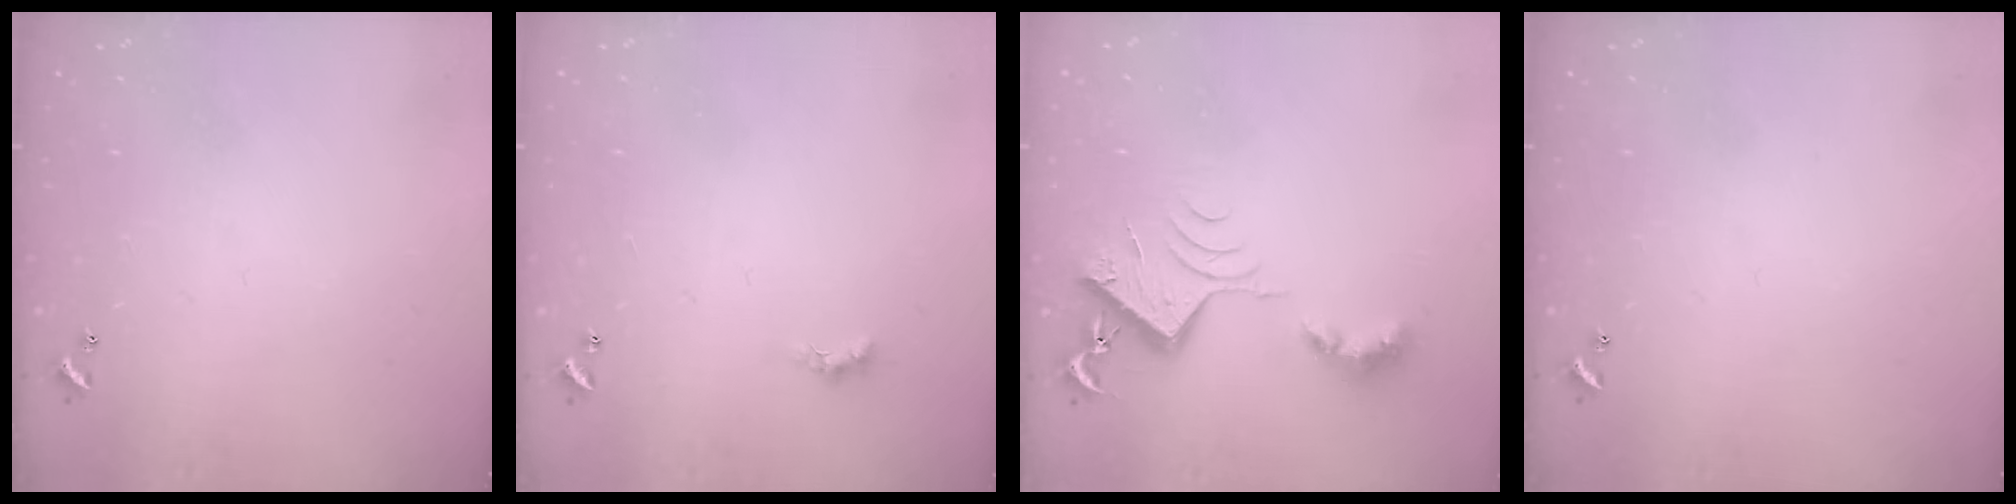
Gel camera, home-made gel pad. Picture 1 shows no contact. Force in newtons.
{"total": 0.0}
{"total": 7.7, "press": 7.6, "slide": 0.6}
{"total": 0.0}